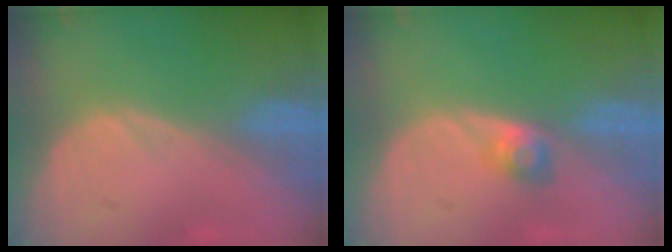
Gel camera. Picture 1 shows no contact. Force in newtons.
{"total": 2.5, "press": 2.4, "slide": 0.7}